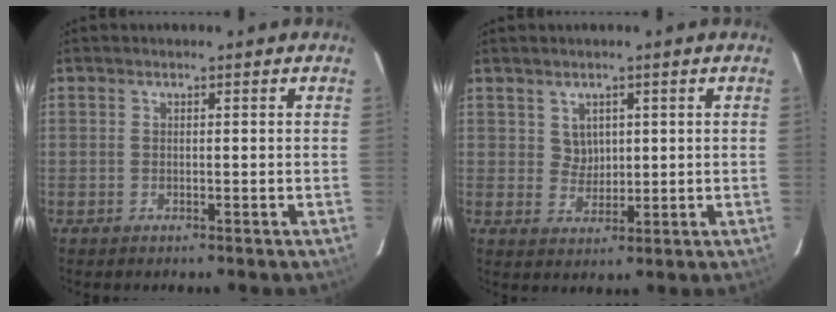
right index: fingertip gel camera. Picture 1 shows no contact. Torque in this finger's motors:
{"motor_torque": [0.00, 0.12, -0.04, -0.01]}